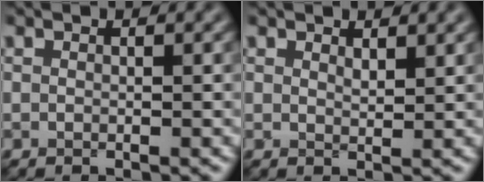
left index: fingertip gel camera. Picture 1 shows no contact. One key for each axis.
{"total": 1.2, "fx": 1.0, "fy": 0.3, "fz": 0.5, "tx": -0.012, "ty": -0.001, "tz": 0.019}